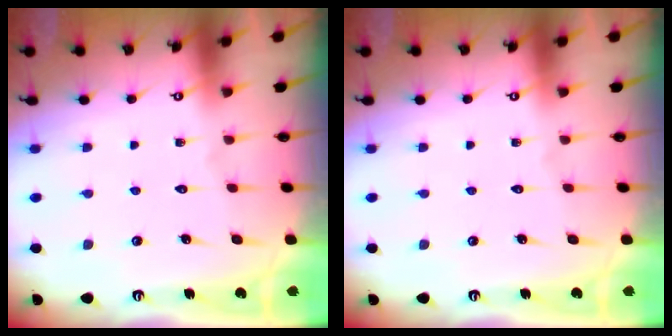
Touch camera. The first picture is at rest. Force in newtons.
{"total": 0.0}